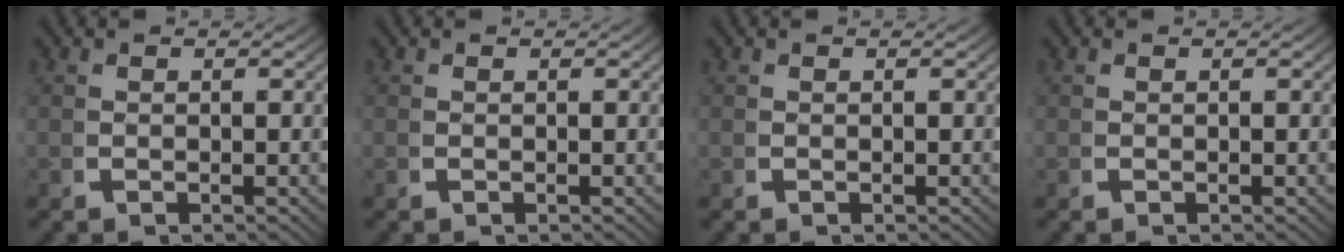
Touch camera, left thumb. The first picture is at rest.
{"total": 0.0}
{"total": 0.0}
{"total": 0.0}